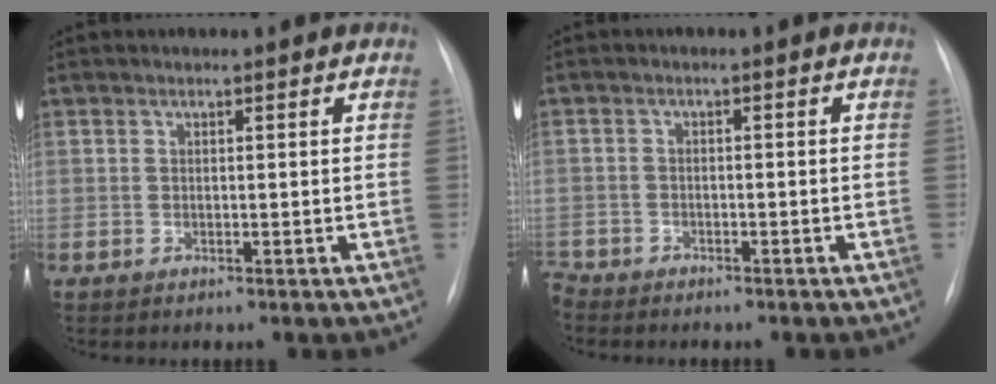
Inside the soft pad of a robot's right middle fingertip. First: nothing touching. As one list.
[{"total": 4.5, "force": [-4.0, 1.7, 1.0], "torque": [-0.014, -0.005, -0.065]}]